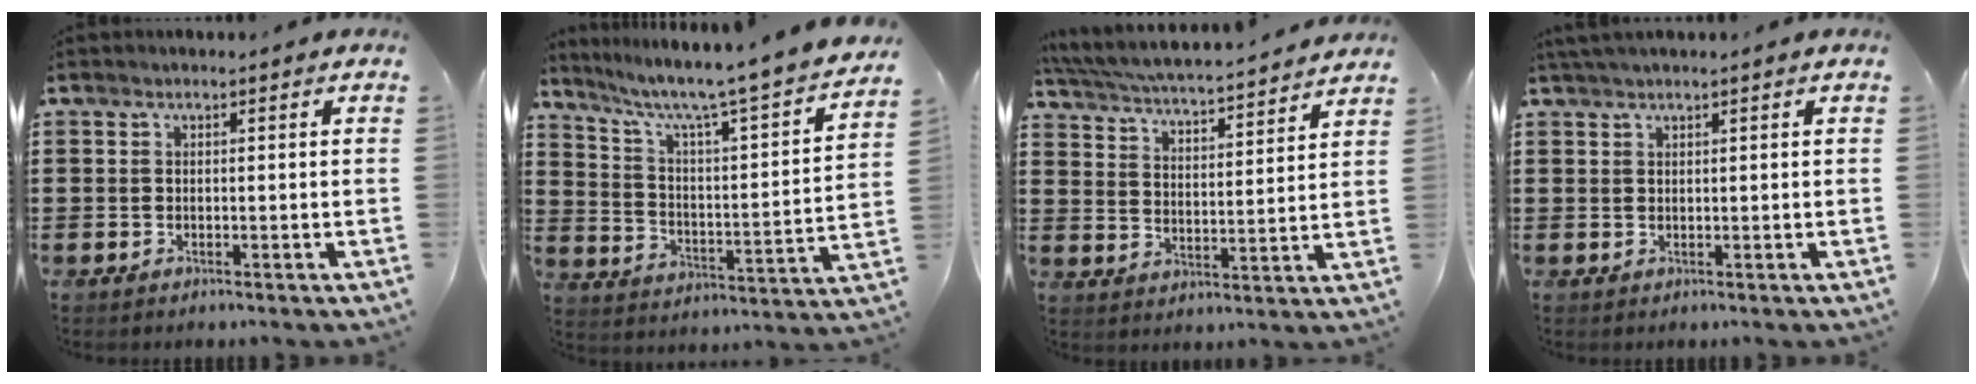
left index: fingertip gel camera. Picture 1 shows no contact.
{"total": 5.3, "force": [4.4, -0.1, 2.9], "torque": [-0.080, -0.051, 0.061]}
{"total": 4.7, "force": [4.5, -0.3, 1.3], "torque": [-0.048, -0.036, 0.069]}
{"total": 1.1, "force": [0.8, 0.0, 0.7], "torque": [-0.014, -0.001, 0.016]}